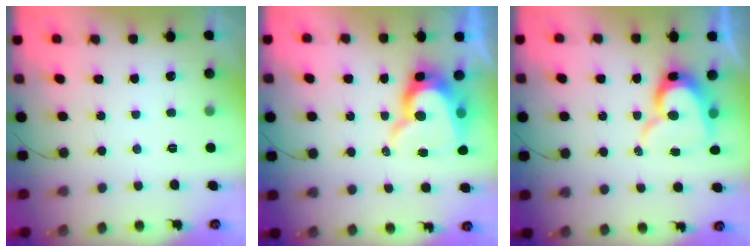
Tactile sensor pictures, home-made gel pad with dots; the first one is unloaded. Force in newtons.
{"total": 13.6, "press": 13.5, "slide": 1.1}
{"total": 13.6, "press": 13.5, "slide": 1.5}